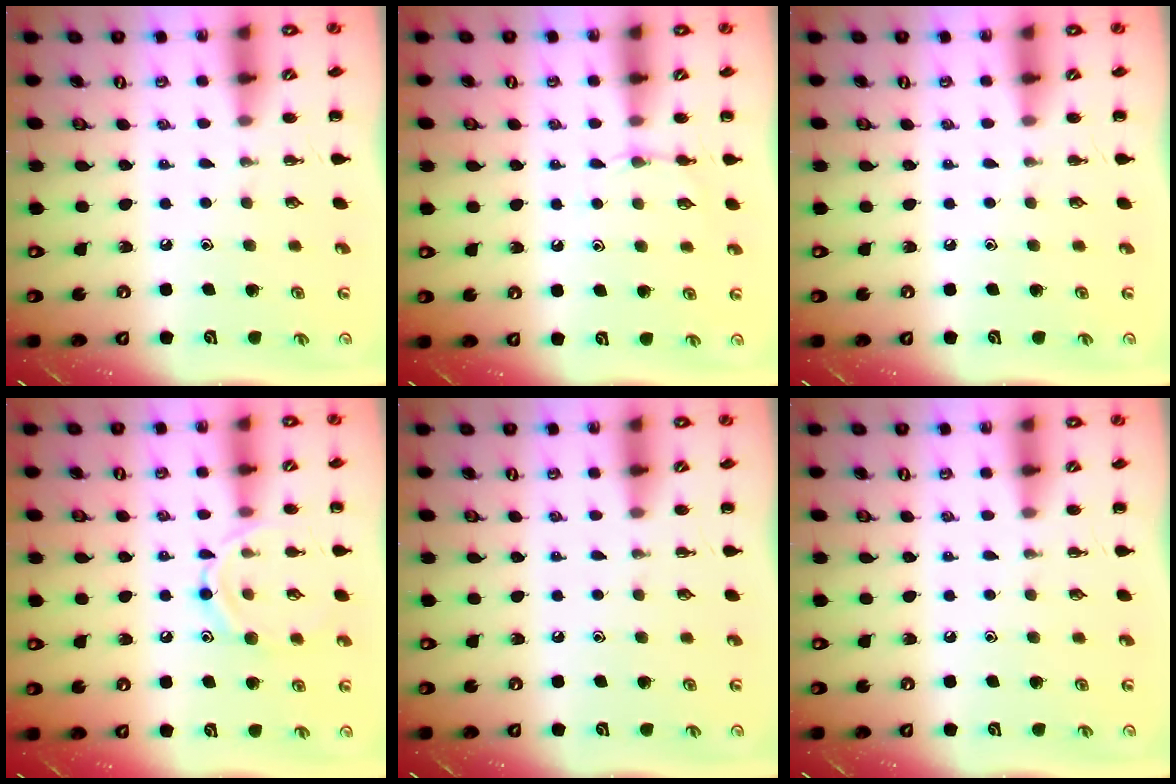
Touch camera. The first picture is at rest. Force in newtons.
{"total": 3.6, "press": 3.4, "slide": 1.4}
{"total": 0.0}
{"total": 10.3, "press": 10.3, "slide": 0.9}
{"total": 0.0}
{"total": 0.0}